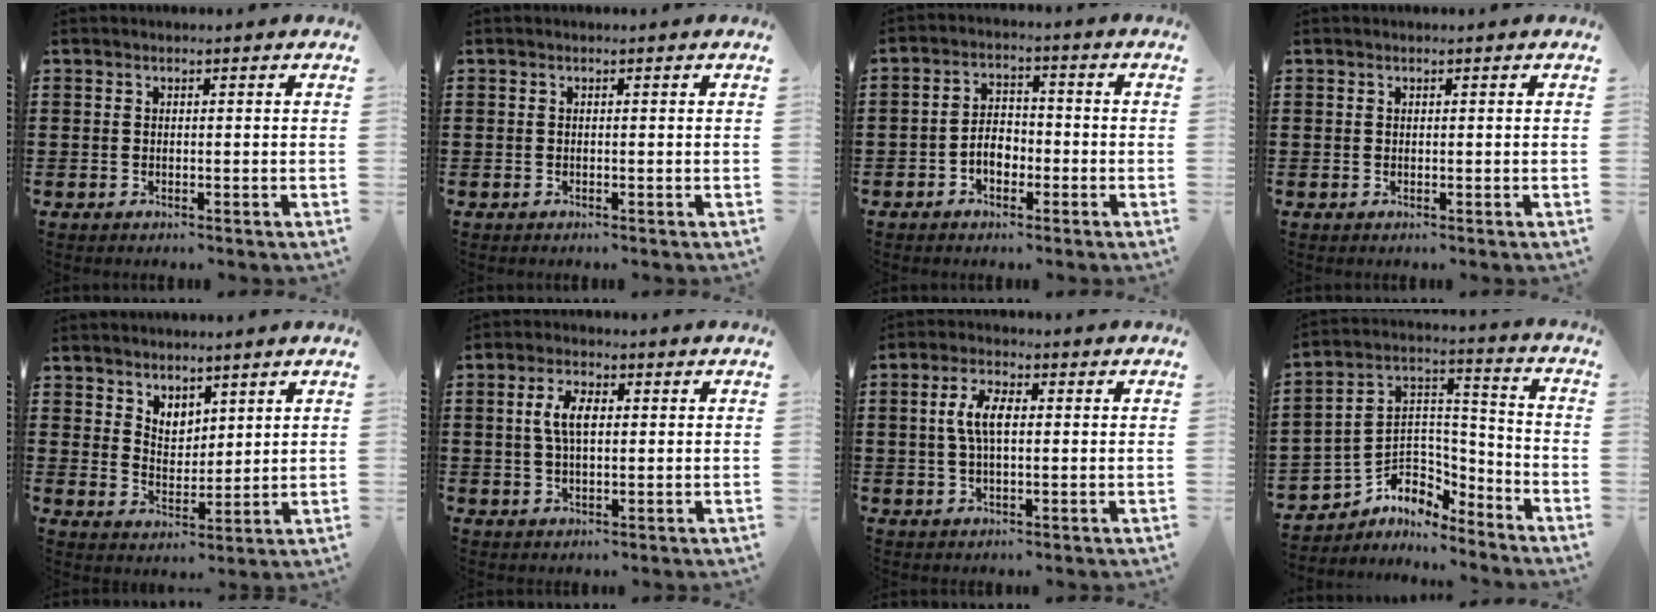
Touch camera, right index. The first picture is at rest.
{"total": 0.0}
{"total": 4.0, "force": [-1.7, 2.6, 2.6], "torque": [-0.047, 0.001, -0.037]}
{"total": 0.0}
{"total": 4.2, "force": [3.5, 2.4, 0.0], "torque": [-0.015, -0.004, 0.065]}
{"total": 5.1, "force": [0.7, 2.4, 4.4], "torque": [-0.092, 0.011, 0.010]}
{"total": 5.5, "force": [0.5, 2.4, 4.9], "torque": [-0.113, 0.005, 0.002]}
{"total": 5.2, "force": [-2.8, 4.3, 1.0], "torque": [-0.040, -0.008, -0.056]}